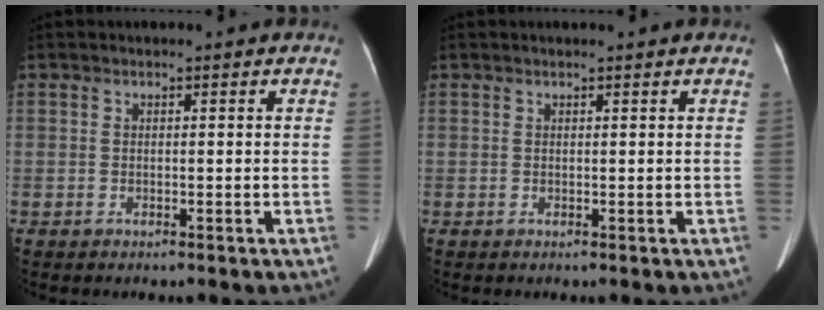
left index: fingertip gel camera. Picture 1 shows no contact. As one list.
[{"total": 1.0, "force": [0.8, -0.2, 0.5], "torque": [-0.009, 0.008, 0.019]}]